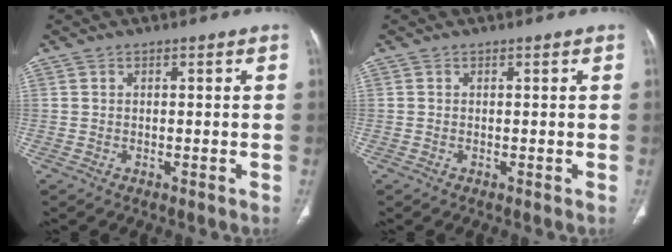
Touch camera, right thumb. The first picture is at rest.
{"total": 0.0}